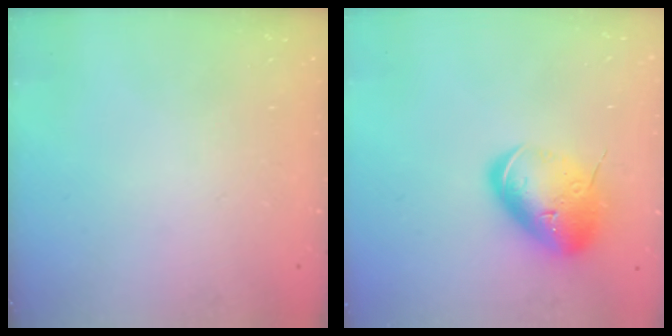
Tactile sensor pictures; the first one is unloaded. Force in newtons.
{"total": 17.4, "press": 17.2, "slide": 2.9}